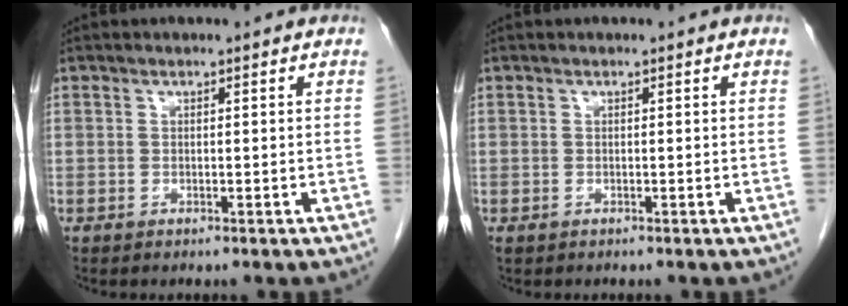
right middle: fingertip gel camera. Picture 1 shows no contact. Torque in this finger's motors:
{"motor_torque": [0.02, 0.00, -0.02, 0.01]}